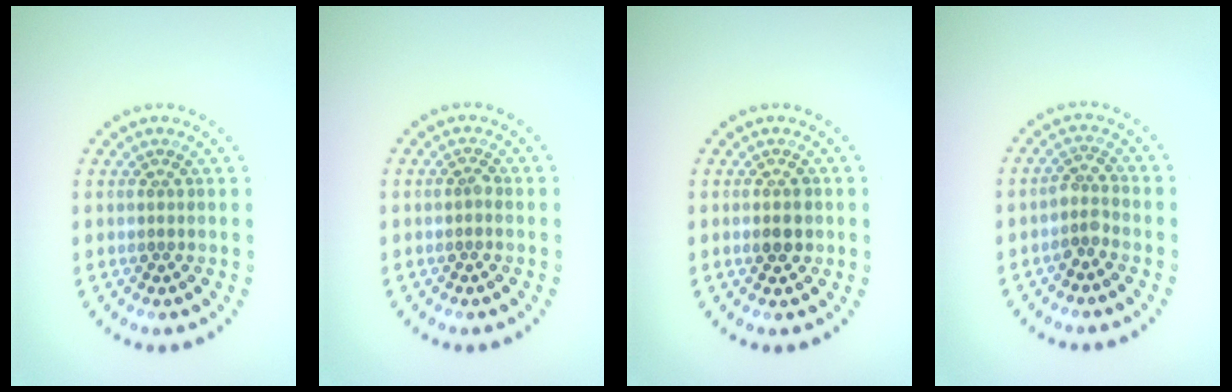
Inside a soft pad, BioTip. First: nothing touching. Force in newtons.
{"total": 0.6, "press": 0.6, "slide": 0.2}
{"total": 1.7, "press": 1.7, "slide": 0.1}
{"total": 1.8, "press": 1.3, "slide": 1.2}